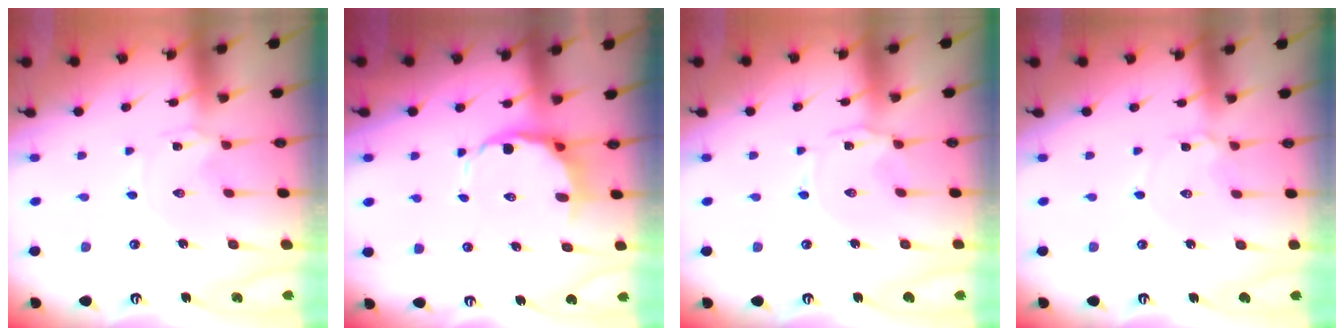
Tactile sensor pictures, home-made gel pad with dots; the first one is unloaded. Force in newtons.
{"total": 8.9, "press": 8.4, "slide": 2.8}
{"total": 1.1, "press": 1.0, "slide": 0.4}
{"total": 2.8, "press": 2.8, "slide": 0.3}